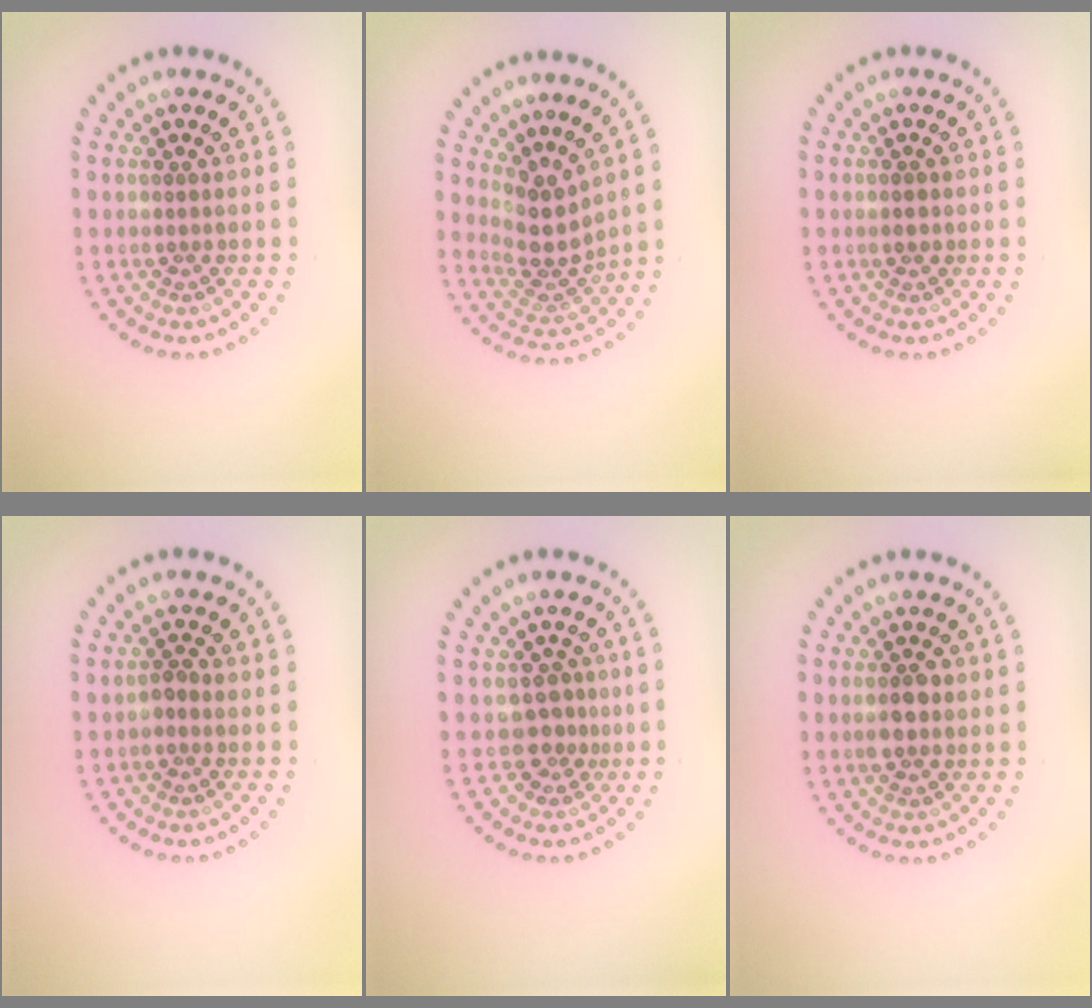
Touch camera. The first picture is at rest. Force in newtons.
{"total": 3.4, "press": 2.4, "slide": 2.4}
{"total": 1.1, "press": 1.1, "slide": 0.0}
{"total": 1.0, "press": 0.9, "slide": 0.5}
{"total": 2.1, "press": 1.5, "slide": 1.6}
{"total": 2.5, "press": 2.5, "slide": 0.0}